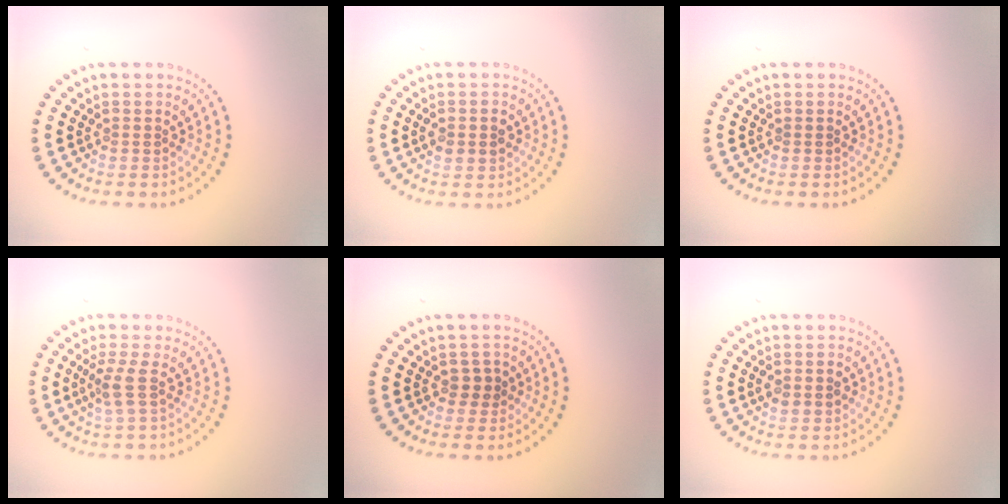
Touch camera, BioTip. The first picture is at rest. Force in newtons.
{"total": 2.5, "press": 2.5, "slide": 0.2}
{"total": 0.0}
{"total": 2.1, "press": 1.6, "slide": 1.4}
{"total": 1.6, "press": 1.5, "slide": 0.6}
{"total": 2.0, "press": 2.0, "slide": 0.1}